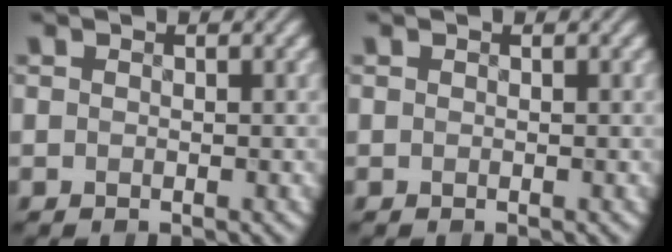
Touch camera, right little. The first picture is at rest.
{"total": 0.0}